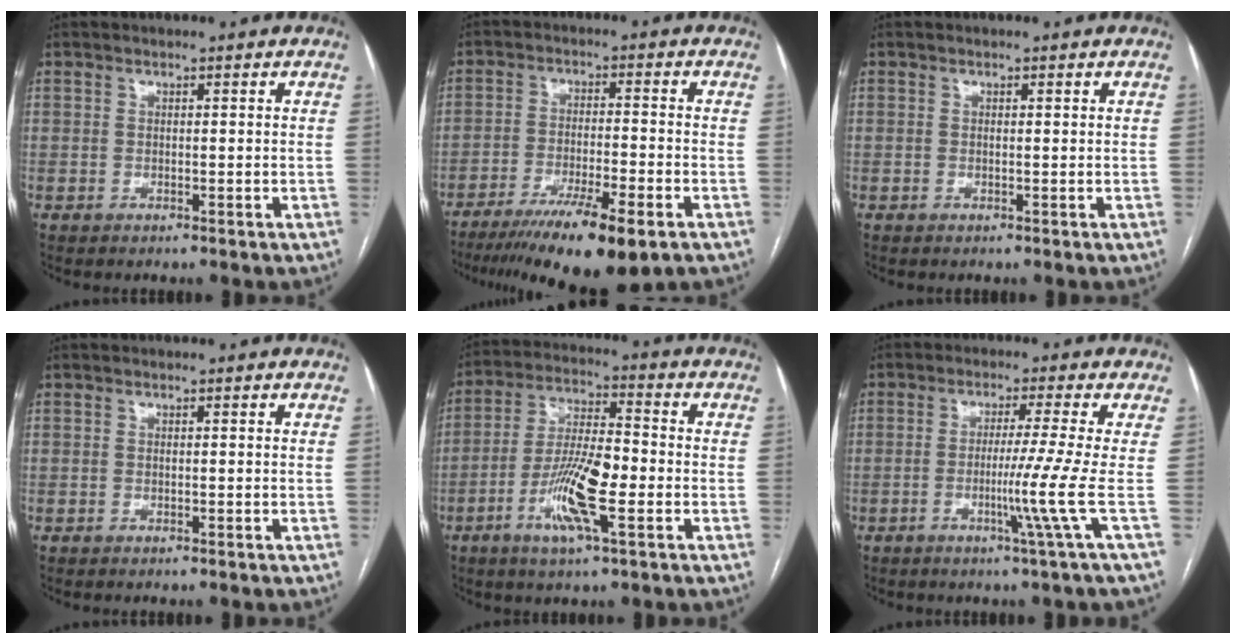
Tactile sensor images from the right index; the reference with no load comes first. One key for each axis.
{"total": 14.8, "fx": -10.0, "fy": 1.2, "fz": 10.8, "tx": -0.163, "ty": -0.036, "tz": -0.162}
{"total": 0.0}
{"total": 0.0}
{"total": 11.5, "fx": -3.8, "fy": 1.9, "fz": 10.7, "tx": -0.206, "ty": 0.000, "tz": -0.070}
{"total": 6.4, "fx": -1.8, "fy": -3.0, "fz": 5.4, "tx": -0.094, "ty": -0.017, "tz": -0.035}